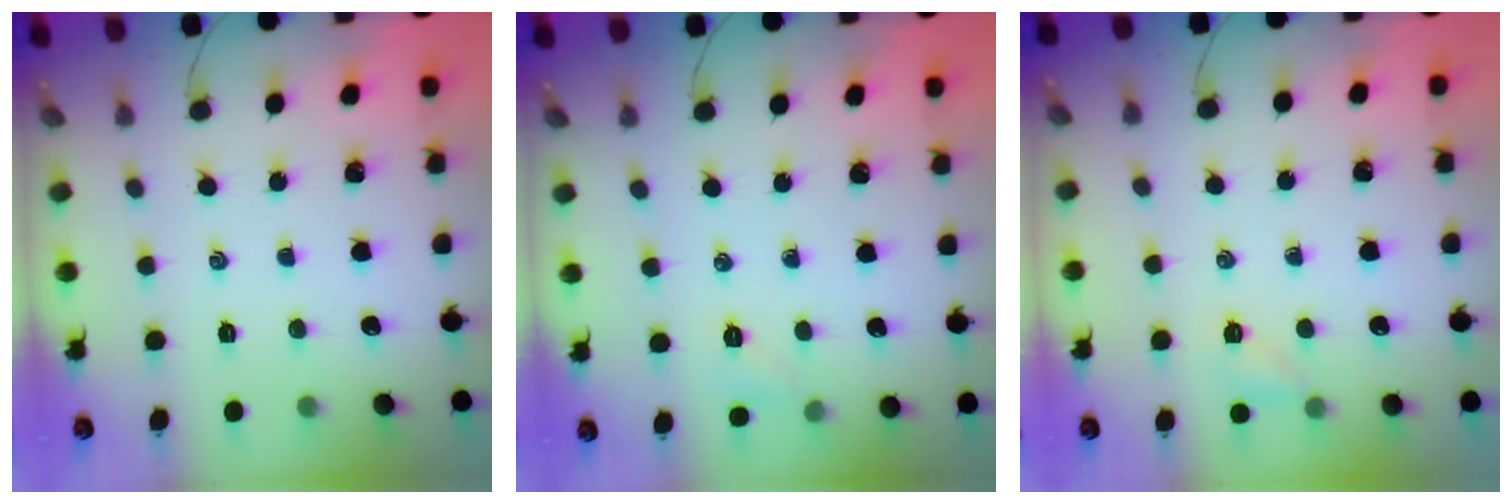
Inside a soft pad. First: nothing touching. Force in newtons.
{"total": 4.7, "press": 4.5, "slide": 1.2}
{"total": 4.2, "press": 4.0, "slide": 1.3}